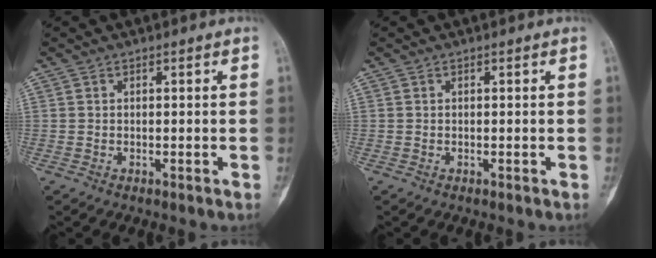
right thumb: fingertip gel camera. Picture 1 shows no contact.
{"total": 0.0}